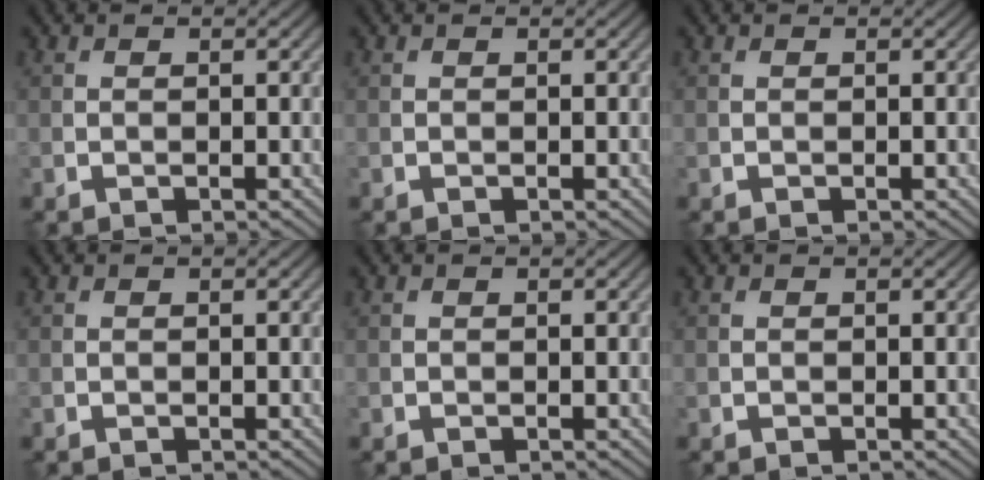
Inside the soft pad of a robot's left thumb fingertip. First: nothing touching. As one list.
[{"total": 0.0}, {"total": 0.0}, {"total": 0.0}, {"total": 0.0}, {"total": 0.0}]